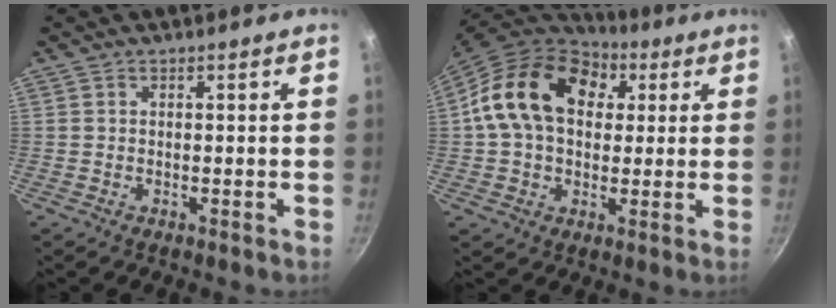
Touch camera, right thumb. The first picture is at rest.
{"total": 19.2, "force": [4.6, 13.9, 12.5], "torque": [-0.194, 0.022, 0.065]}